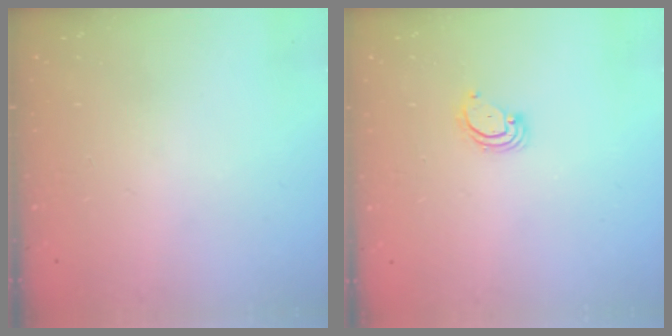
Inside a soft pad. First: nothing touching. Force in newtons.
{"total": 2.8, "press": 2.8, "slide": 0.2}